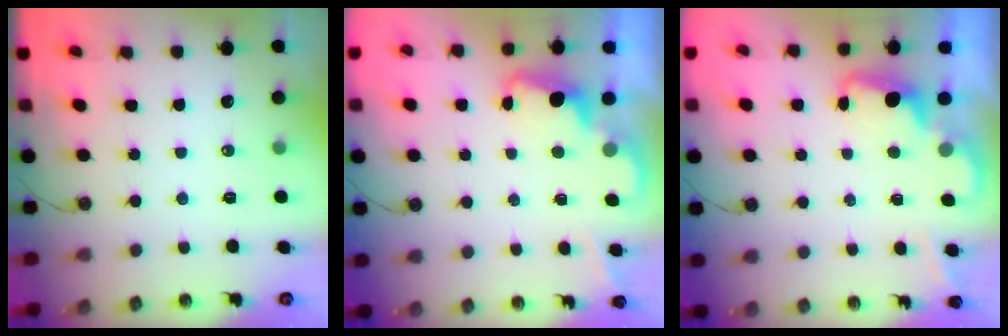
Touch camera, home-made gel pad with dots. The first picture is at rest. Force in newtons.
{"total": 2.3, "press": 2.2, "slide": 0.6}
{"total": 2.0, "press": 1.9, "slide": 0.5}